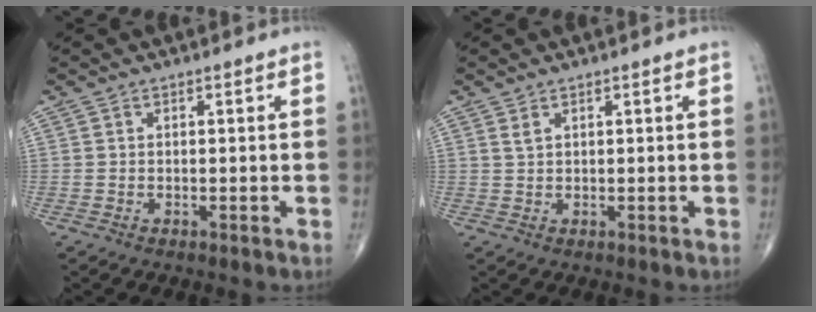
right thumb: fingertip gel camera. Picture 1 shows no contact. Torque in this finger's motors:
{"motor_torque": [-0.43, 0.28, -0.12, -0.27, 0.02]}